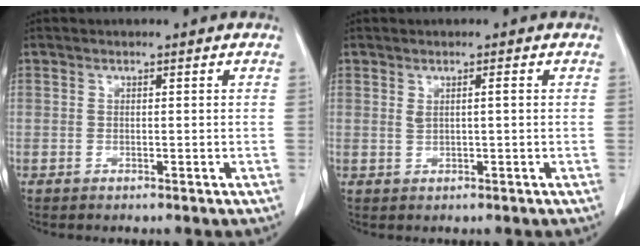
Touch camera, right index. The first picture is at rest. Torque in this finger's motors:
{"motor_torque": [0.03, -0.05, 0.05, 0.00]}